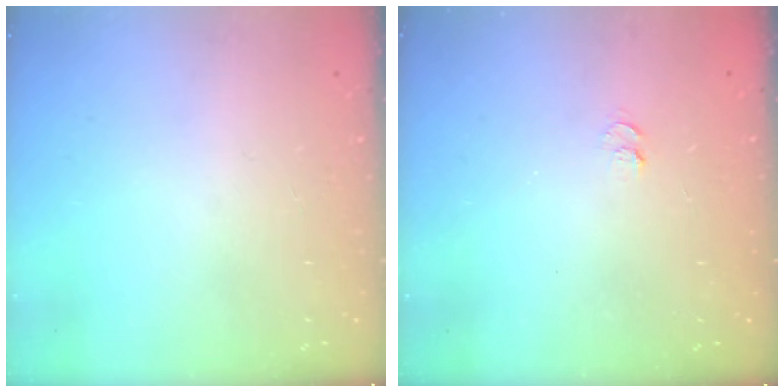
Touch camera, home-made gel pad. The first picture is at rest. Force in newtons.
{"total": 5.2, "press": 5.2, "slide": 0.7}